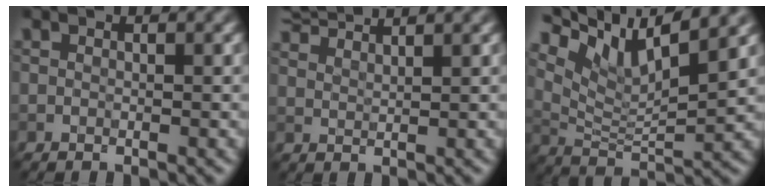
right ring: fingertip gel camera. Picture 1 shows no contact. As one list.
[{"total": 4.0, "force": [3.8, 0.4, 1.0], "torque": [-0.021, 0.013, 0.070]}, {"total": 8.4, "force": [5.5, 2.7, 5.8], "torque": [-0.111, 0.006, 0.103]}]